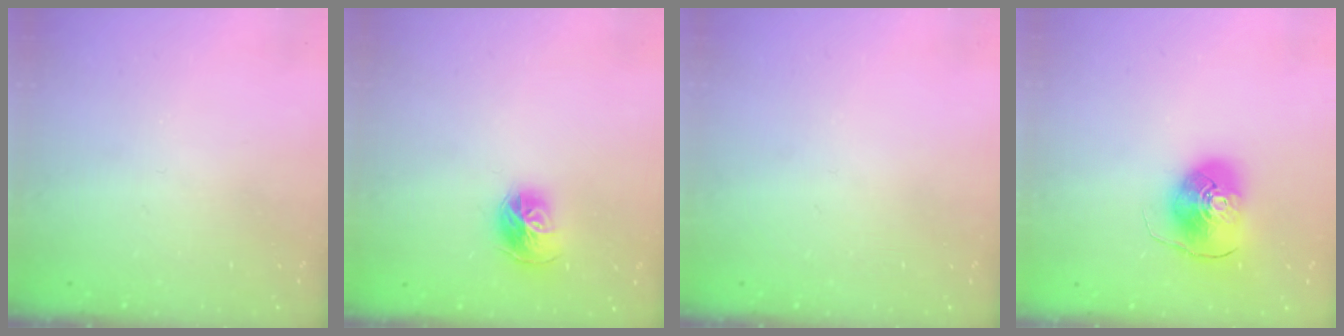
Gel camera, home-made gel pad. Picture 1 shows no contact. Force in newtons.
{"total": 10.6, "press": 10.5, "slide": 1.2}
{"total": 0.0}
{"total": 10.2, "press": 10.1, "slide": 1.5}